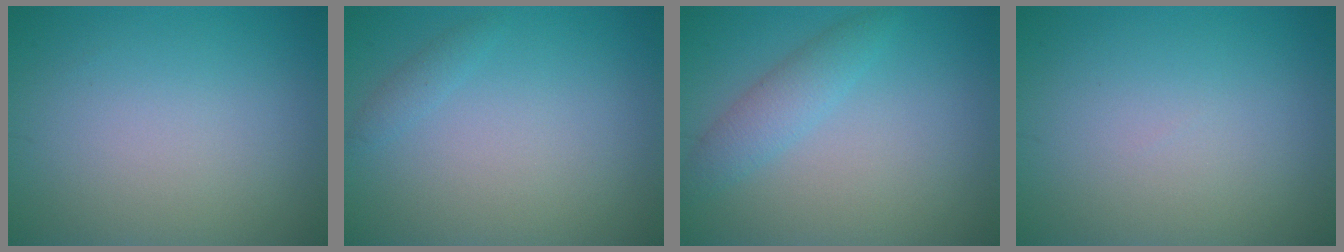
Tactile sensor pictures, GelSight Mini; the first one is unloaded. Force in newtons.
{"total": 0.8, "press": 0.8, "slide": 0.0}
{"total": 2.5, "press": 2.5, "slide": 0.2}
{"total": 0.0}